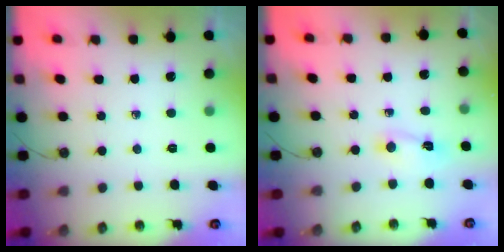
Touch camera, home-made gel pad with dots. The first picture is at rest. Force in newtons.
{"total": 1.8, "press": 1.8, "slide": 0.3}